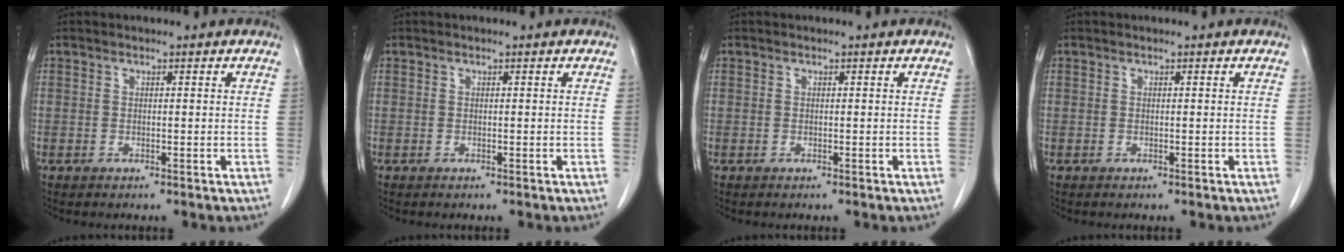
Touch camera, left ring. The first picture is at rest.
{"total": 0.0}
{"total": 0.0}
{"total": 0.0}